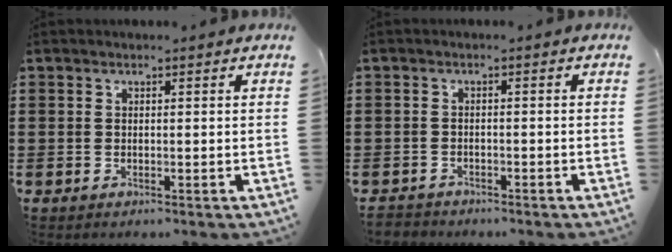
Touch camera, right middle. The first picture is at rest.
{"total": 1.7, "force": [-1.7, 0.4, -0.2], "torque": [-0.001, 0.001, -0.039]}